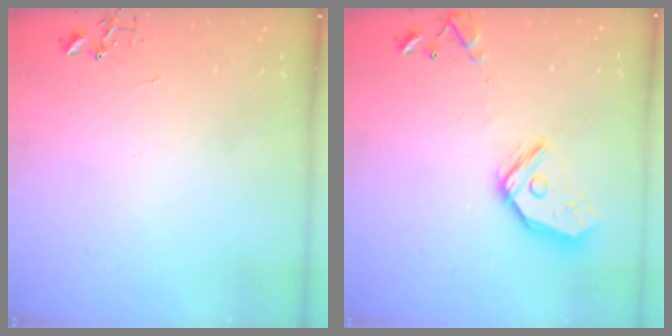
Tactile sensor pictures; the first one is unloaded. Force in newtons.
{"total": 14.6, "press": 14.4, "slide": 1.8}